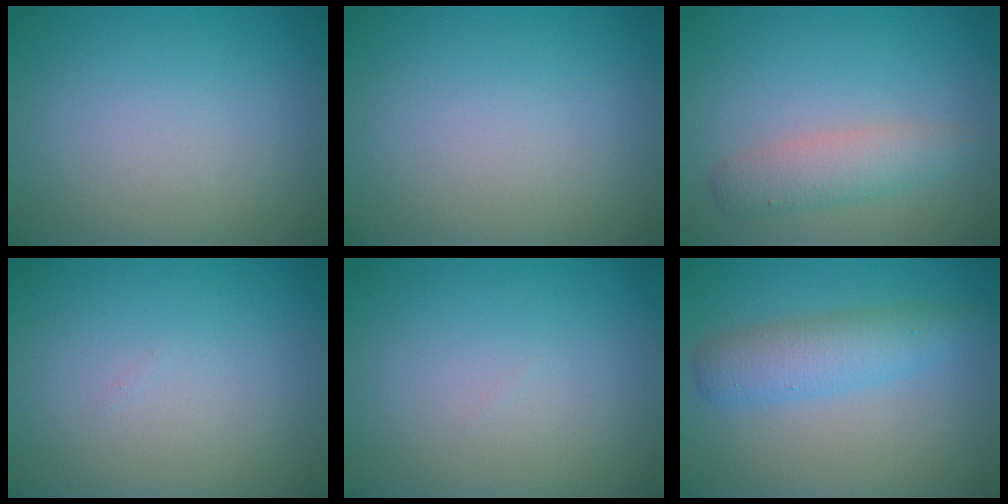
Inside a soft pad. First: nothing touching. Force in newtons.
{"total": 0.0}
{"total": 3.0, "press": 3.0, "slide": 0.1}
{"total": 0.0}
{"total": 0.0}
{"total": 3.9, "press": 3.9, "slide": 0.1}